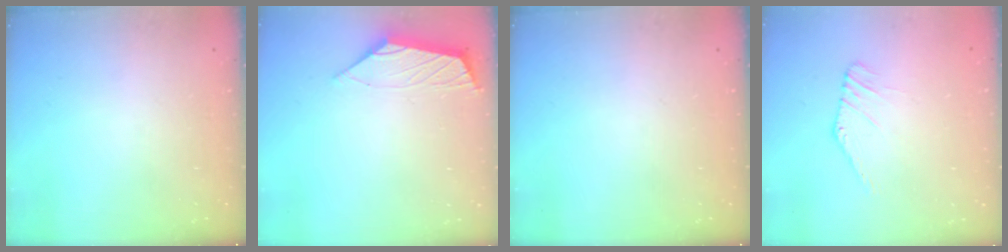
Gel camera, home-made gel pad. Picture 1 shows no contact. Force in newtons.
{"total": 2.8, "press": 2.7, "slide": 0.6}
{"total": 0.0}
{"total": 1.7, "press": 1.7, "slide": 0.2}